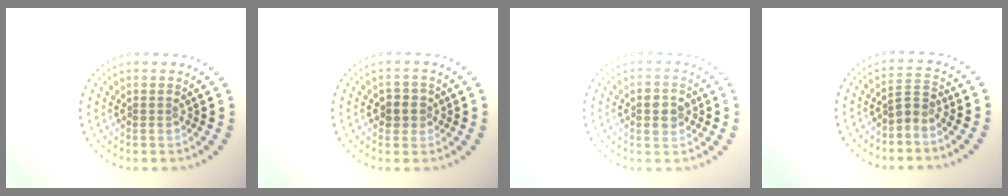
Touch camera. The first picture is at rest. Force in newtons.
{"total": 1.9, "press": 1.8, "slide": 0.7}
{"total": 2.8, "press": 2.8, "slide": 0.1}
{"total": 1.8, "press": 1.3, "slide": 1.1}